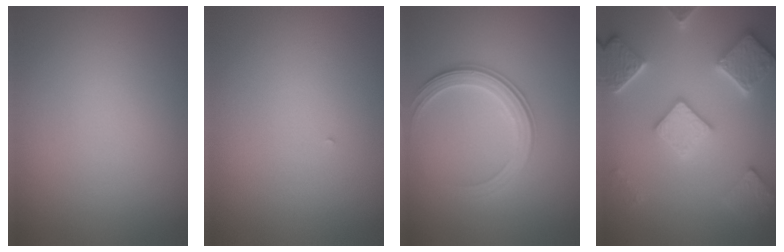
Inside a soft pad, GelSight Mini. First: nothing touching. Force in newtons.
{"total": 0.0}
{"total": 3.0, "press": 2.8, "slide": 0.9}
{"total": 5.8, "press": 5.7, "slide": 1.4}